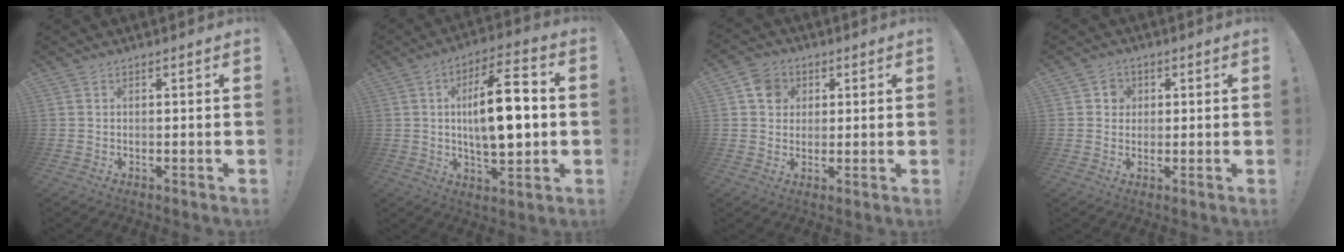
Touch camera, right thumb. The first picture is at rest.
{"total": 16.2, "force": [0.5, 6.3, 14.9], "torque": [-0.237, 0.000, -0.002]}
{"total": 7.0, "force": [2.2, 6.3, 2.2], "torque": [-0.028, -0.001, 0.043]}
{"total": 3.5, "force": [0.7, 3.3, 1.0], "torque": [-0.010, -0.001, 0.010]}